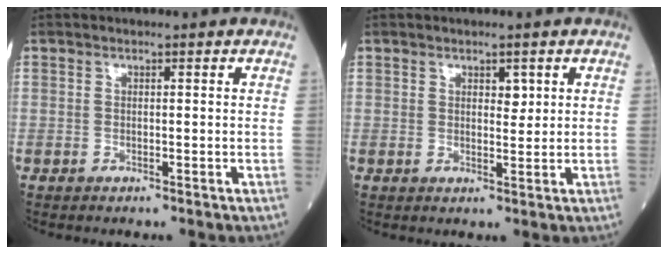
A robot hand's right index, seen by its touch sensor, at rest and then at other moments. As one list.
[{"total": 2.0, "force": [0.9, 1.0, 1.5], "torque": [-0.018, -0.002, 0.014]}]